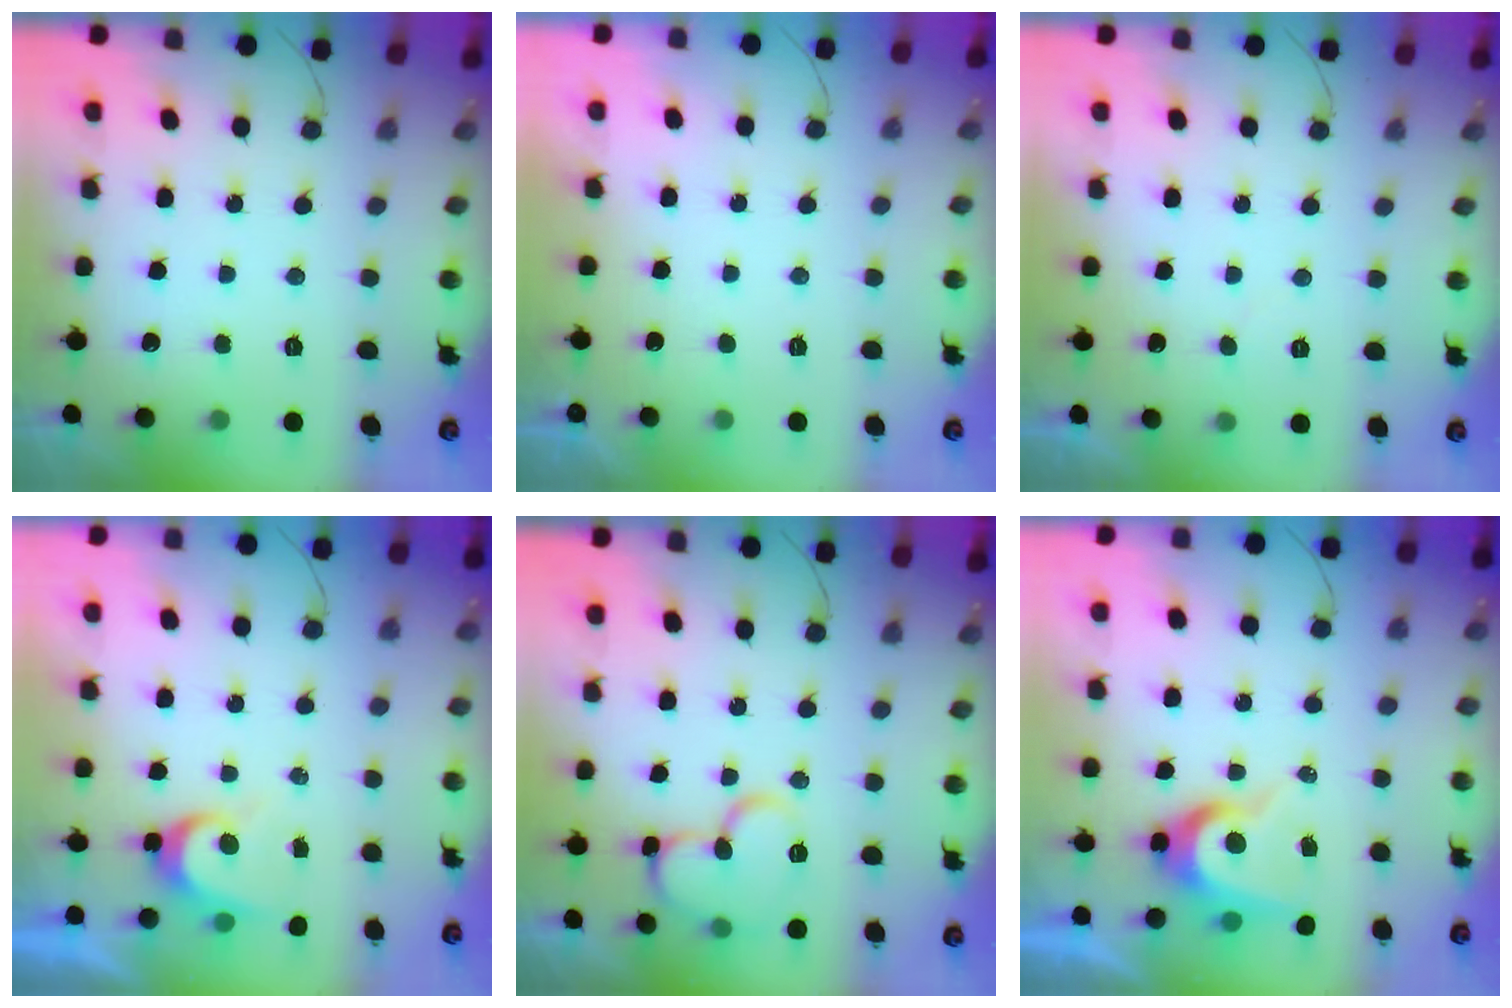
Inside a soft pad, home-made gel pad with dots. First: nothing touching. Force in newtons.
{"total": 1.2, "press": 1.1, "slide": 0.3}
{"total": 2.3, "press": 2.3, "slide": 0.2}
{"total": 5.0, "press": 5.0, "slide": 0.5}
{"total": 11.9, "press": 11.8, "slide": 1.4}
{"total": 7.8, "press": 7.8, "slide": 0.3}